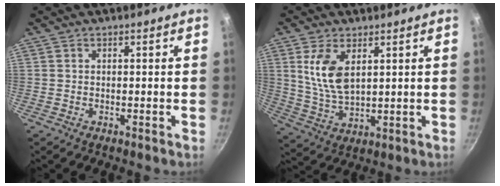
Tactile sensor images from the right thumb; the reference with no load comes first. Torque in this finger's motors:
{"motor_torque": [-0.26, 0.61, 0.37, 0.79, 0.27]}